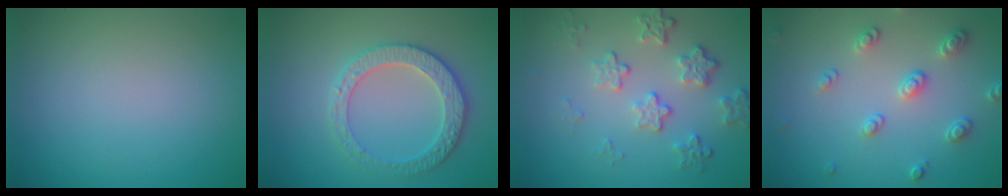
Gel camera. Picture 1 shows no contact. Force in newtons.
{"total": 3.8, "press": 3.7, "slide": 0.7}
{"total": 4.0, "press": 3.0, "slide": 2.6}
{"total": 2.6, "press": 2.6, "slide": 0.2}